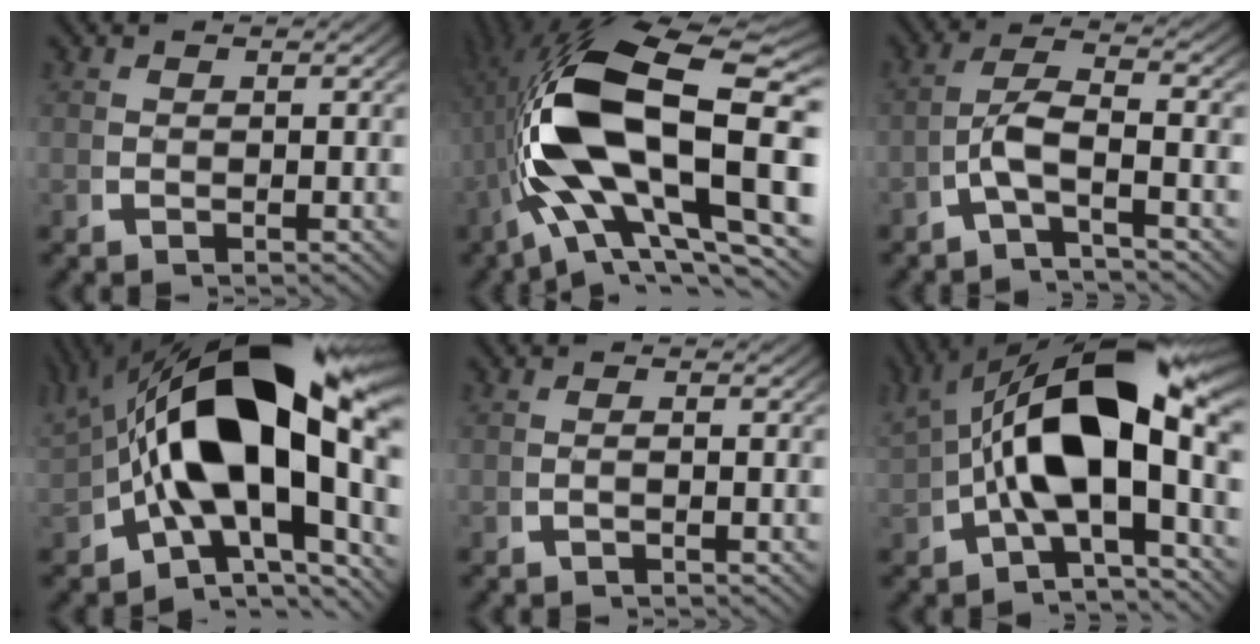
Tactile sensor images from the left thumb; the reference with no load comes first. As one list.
[{"total": 18.3, "force": [0.4, 8.9, 16.0], "torque": [-0.331, -0.029, 0.029]}, {"total": 5.8, "force": [-1.1, 3.0, 4.9], "torque": [-0.103, -0.017, -0.023]}, {"total": 19.8, "force": [0.8, 10.9, 16.5], "torque": [-0.300, -0.037, 0.029]}, {"total": 0.9, "force": [-0.5, -0.1, 0.8], "torque": [-0.018, 0.002, -0.008]}, {"total": 14.9, "force": [1.5, 7.5, 12.8], "torque": [-0.222, -0.022, 0.034]}]